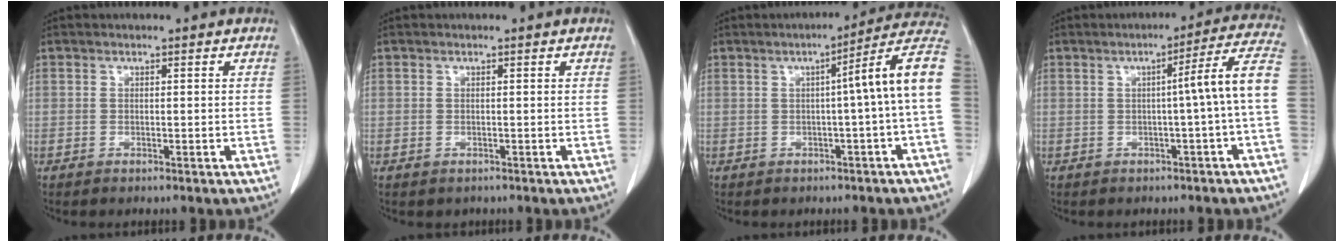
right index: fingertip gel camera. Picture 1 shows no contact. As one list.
[{"total": 0.7, "force": [-0.3, 0.6, -0.1], "torque": [0.001, 0.006, -0.004]}, {"total": 9.6, "force": [0.2, -1.4, 9.5], "torque": [-0.109, 0.026, -0.005]}, {"total": 8.2, "force": [-0.8, -1.5, 8.0], "torque": [-0.098, 0.018, -0.013]}]